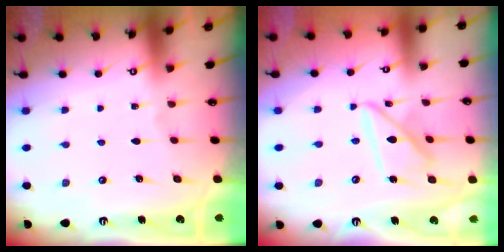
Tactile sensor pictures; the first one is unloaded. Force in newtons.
{"total": 13.2, "press": 13.1, "slide": 1.2}